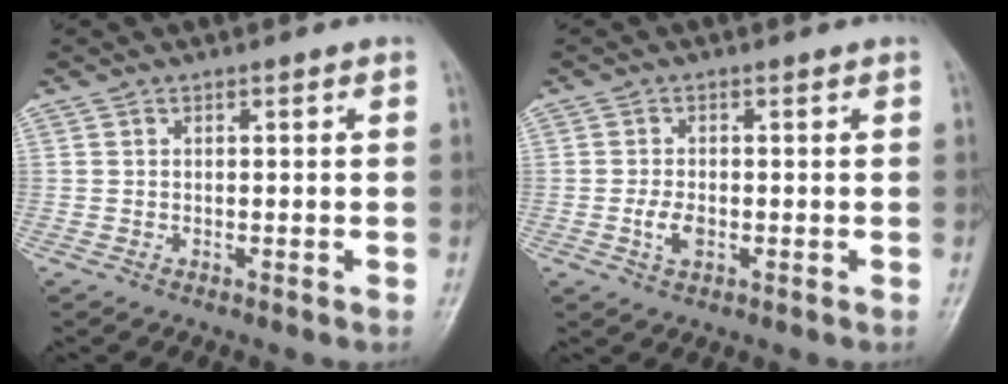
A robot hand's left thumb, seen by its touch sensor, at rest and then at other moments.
{"total": 2.9, "force": [-0.6, 1.7, 2.3], "torque": [-0.046, -0.002, -0.012]}